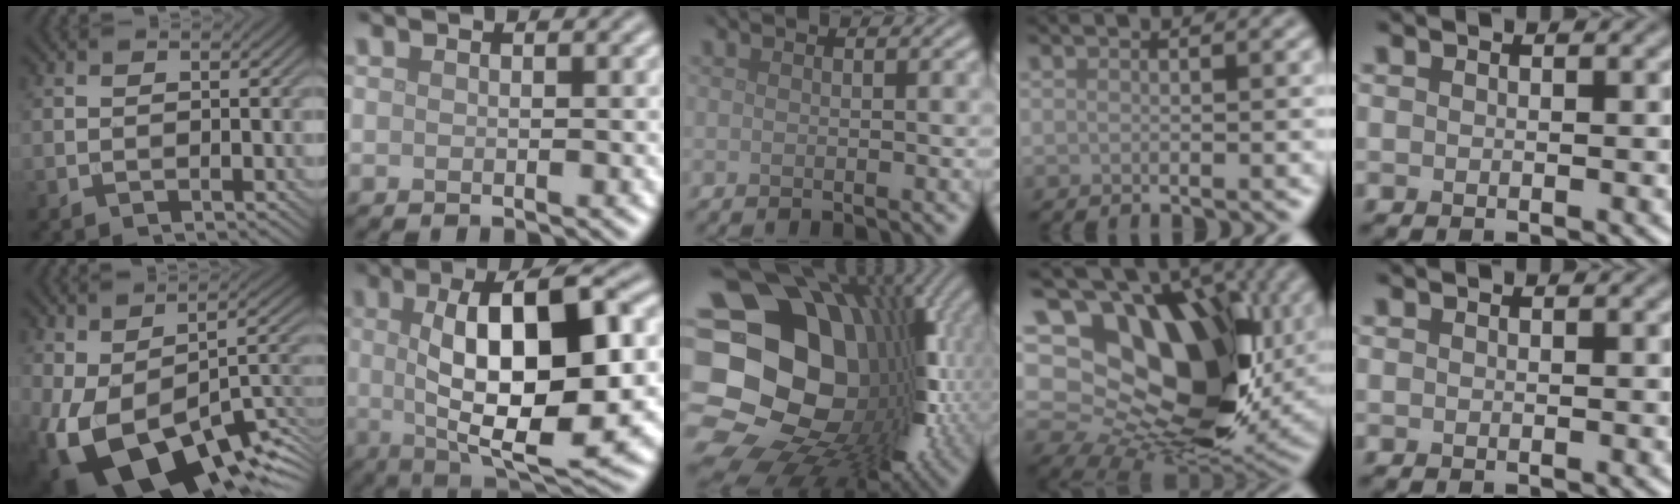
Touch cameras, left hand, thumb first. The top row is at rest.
{"thumb": {"total": 18.3, "force": [-6.1, 10.2, 13.9], "torque": [-0.264, -0.057, -0.077]}, "index": {"total": 13.3, "force": [0.9, 4.5, 12.4], "torque": [-0.167, 0.007, 0.009]}, "middle": {"total": 22.8, "force": [-2.6, 18.7, 12.8], "torque": [-0.214, -0.010, -0.073]}, "ring": {"total": 18.6, "force": [4.2, 13.2, 12.4], "torque": [-0.189, 0.012, 0.091]}}